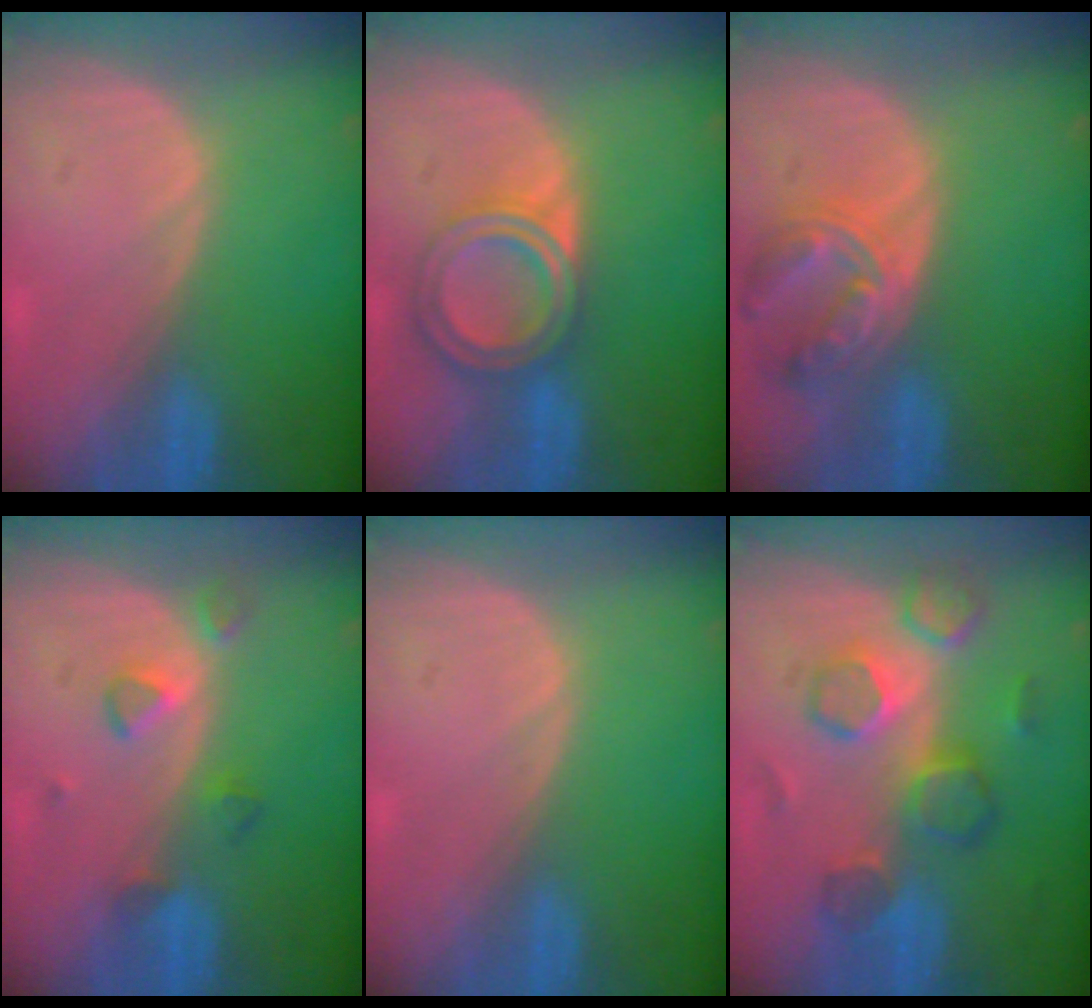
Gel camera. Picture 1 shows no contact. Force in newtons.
{"total": 6.8, "press": 6.1, "slide": 3.1}
{"total": 7.9, "press": 6.9, "slide": 3.8}
{"total": 3.8, "press": 3.7, "slide": 0.8}
{"total": 0.0}
{"total": 8.4, "press": 8.2, "slide": 1.8}